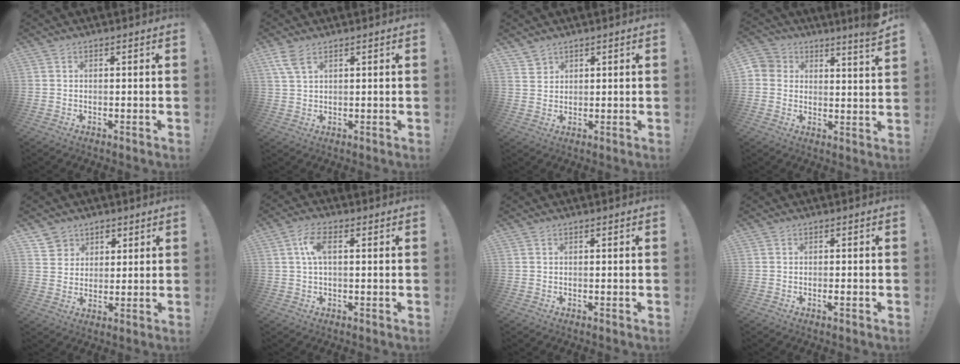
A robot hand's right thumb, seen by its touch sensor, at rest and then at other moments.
{"total": 4.8, "force": [2.9, 1.9, 3.3], "torque": [-0.063, -0.009, 0.055]}
{"total": 2.9, "force": [2.4, 1.6, 0.4], "torque": [-0.002, -0.018, 0.044]}
{"total": 5.5, "force": [4.3, 2.2, 2.6], "torque": [-0.048, -0.030, 0.079]}
{"total": 6.6, "force": [3.9, 5.4, 0.4], "torque": [-0.010, -0.028, 0.078]}
{"total": 6.4, "force": [1.4, 2.8, 5.6], "torque": [-0.097, 0.006, 0.023]}
{"total": 0.0}
{"total": 1.1, "force": [-0.5, -0.1, 1.0], "torque": [-0.020, 0.000, -0.009]}